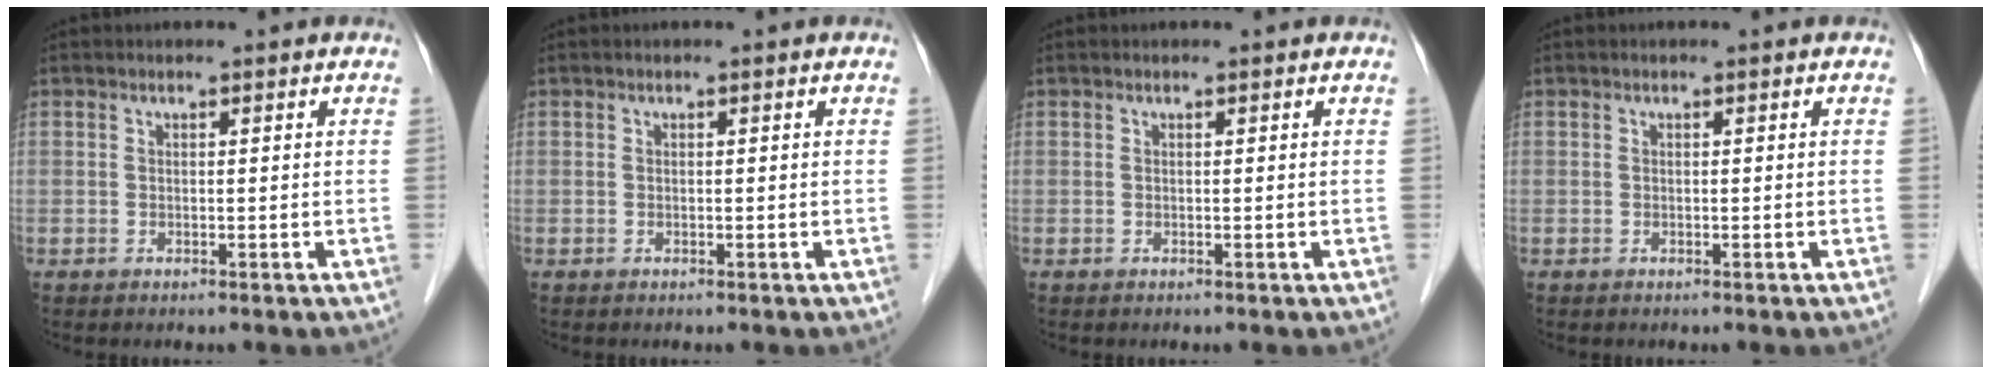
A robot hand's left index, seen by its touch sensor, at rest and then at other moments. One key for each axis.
{"total": 0.0}
{"total": 0.0}
{"total": 0.0}